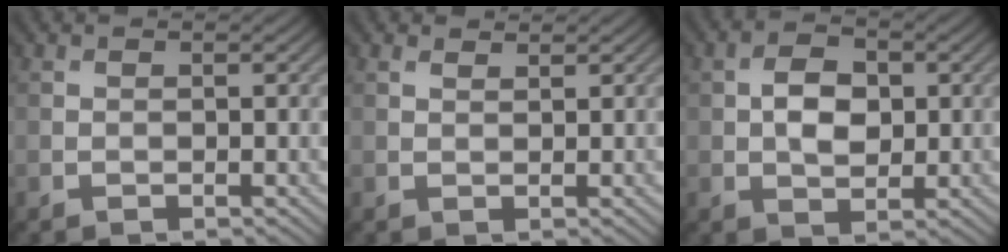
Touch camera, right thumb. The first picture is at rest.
{"total": 1.4, "force": [1.4, 0.4, 0.2], "torque": [-0.008, 0.001, 0.032]}
{"total": 4.0, "force": [0.3, 2.9, 2.7], "torque": [-0.041, -0.003, 0.008]}